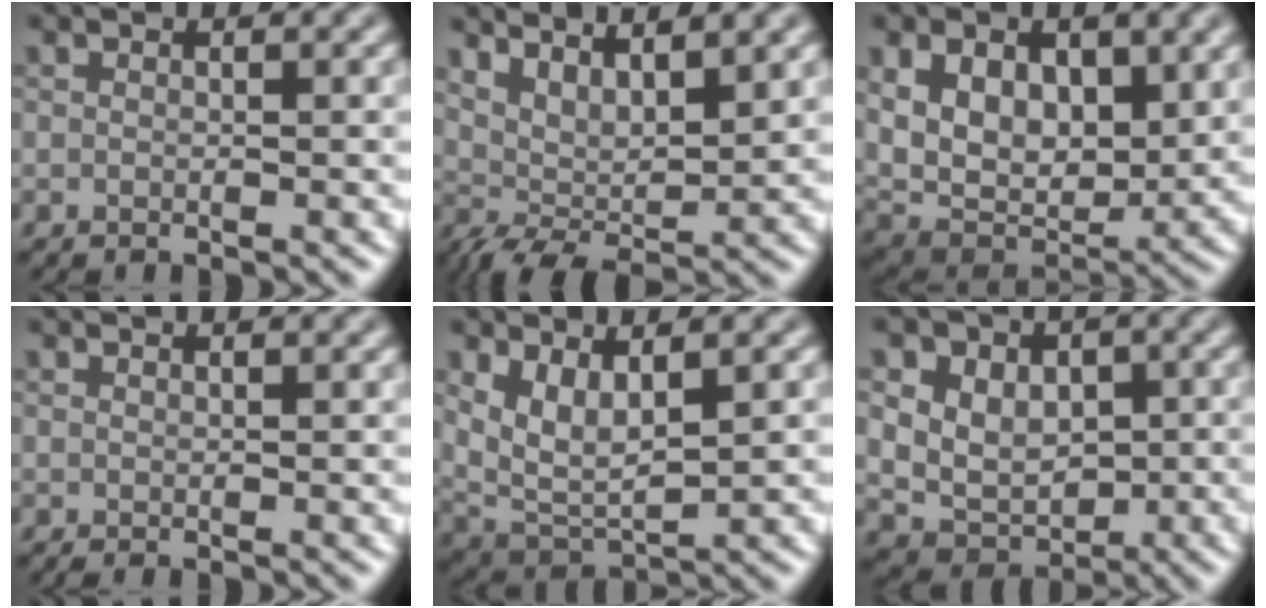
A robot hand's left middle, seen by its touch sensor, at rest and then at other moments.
{"total": 4.6, "force": [2.8, 1.3, 3.4], "torque": [-0.058, -0.003, 0.054]}
{"total": 7.7, "force": [2.2, 4.9, 5.5], "torque": [-0.106, -0.016, 0.040]}
{"total": 0.6, "force": [0.3, 0.2, 0.5], "torque": [-0.006, 0.003, 0.005]}
{"total": 4.3, "force": [1.4, 1.9, 3.6], "torque": [-0.080, -0.011, 0.036]}
{"total": 8.0, "force": [2.5, 6.4, 4.2], "torque": [-0.072, 0.018, 0.039]}